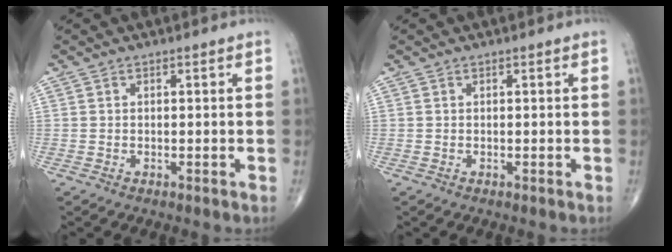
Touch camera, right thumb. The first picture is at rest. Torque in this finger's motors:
{"motor_torque": [-0.08, 0.08, 0.09, 0.09, 0.02]}